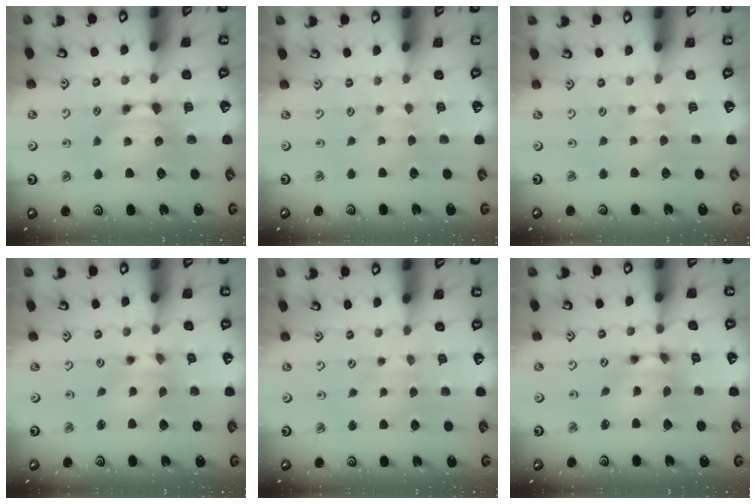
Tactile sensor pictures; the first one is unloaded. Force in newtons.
{"total": 2.8, "press": 2.8, "slide": 0.5}
{"total": 2.8, "press": 2.8, "slide": 0.5}
{"total": 2.5, "press": 2.1, "slide": 1.5}
{"total": 2.3, "press": 2.3, "slide": 0.1}
{"total": 5.3, "press": 5.0, "slide": 1.9}